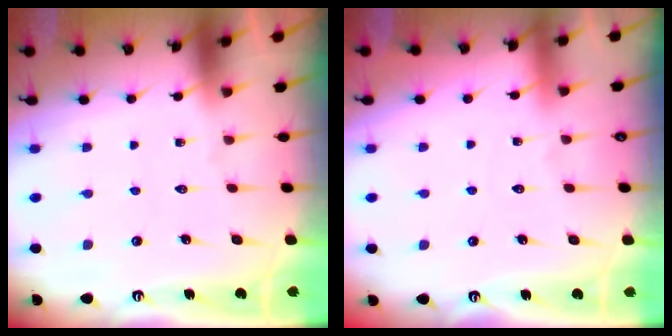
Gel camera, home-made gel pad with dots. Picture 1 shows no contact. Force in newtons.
{"total": 2.9, "press": 2.9, "slide": 0.3}